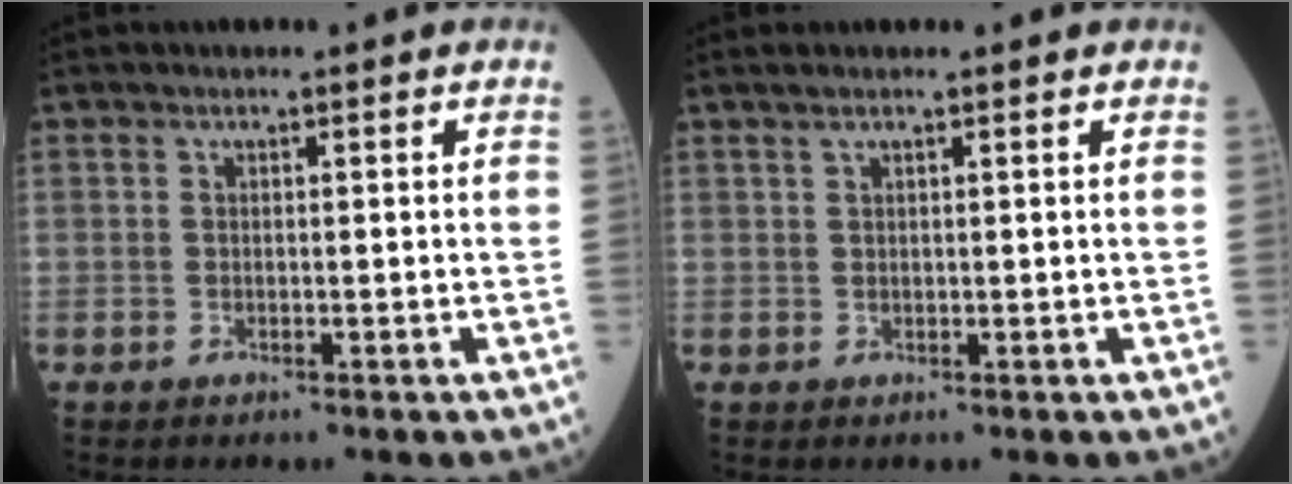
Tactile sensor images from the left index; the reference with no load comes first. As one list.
[{"total": 1.0, "force": [0.9, 0.1, 0.5], "torque": [-0.016, 0.010, 0.020]}]